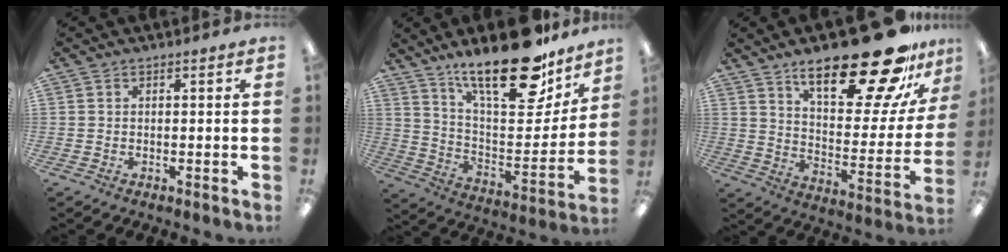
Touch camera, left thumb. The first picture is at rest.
{"total": 24.0, "force": [18.0, 8.1, 13.7], "torque": [-0.203, -0.124, 0.301]}
{"total": 27.3, "force": [19.3, 8.7, 17.2], "torque": [-0.235, -0.134, 0.310]}